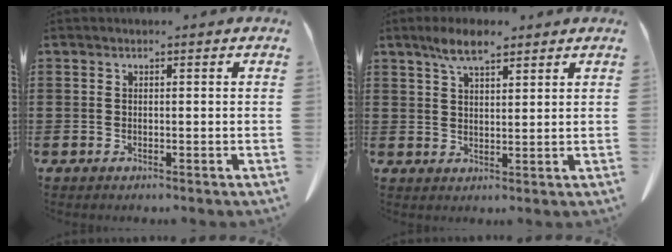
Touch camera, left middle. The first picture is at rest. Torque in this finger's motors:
{"motor_torque": [1.62, 0.52, 0.34, 0.11]}